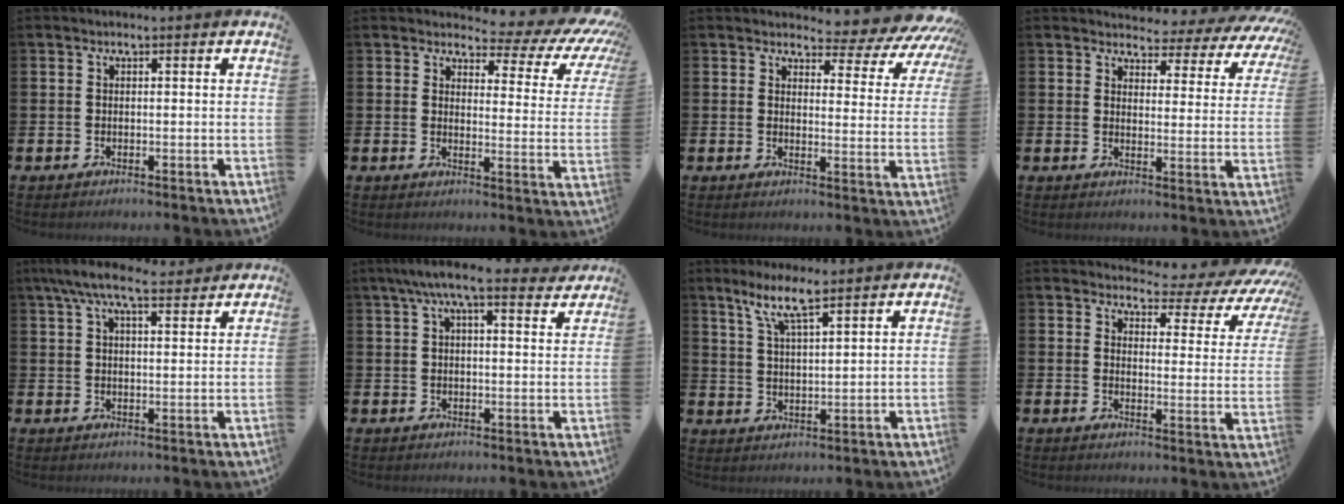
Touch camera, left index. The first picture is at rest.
{"total": 4.1, "force": [3.0, 2.2, 1.9], "torque": [-0.027, -0.034, 0.037]}
{"total": 4.7, "force": [4.1, 1.8, 1.4], "torque": [-0.022, -0.046, 0.060]}
{"total": 3.3, "force": [2.9, 1.4, 0.4], "torque": [-0.016, -0.037, 0.041]}
{"total": 7.0, "force": [5.9, 1.8, 3.4], "torque": [-0.071, -0.018, 0.105]}
{"total": 6.4, "force": [5.1, 1.1, 3.6], "torque": [-0.065, -0.019, 0.087]}
{"total": 6.5, "force": [5.2, 0.9, 3.8], "torque": [-0.087, -0.013, 0.090]}
{"total": 3.8, "force": [3.0, 1.8, 1.4], "torque": [-0.031, -0.035, 0.041]}